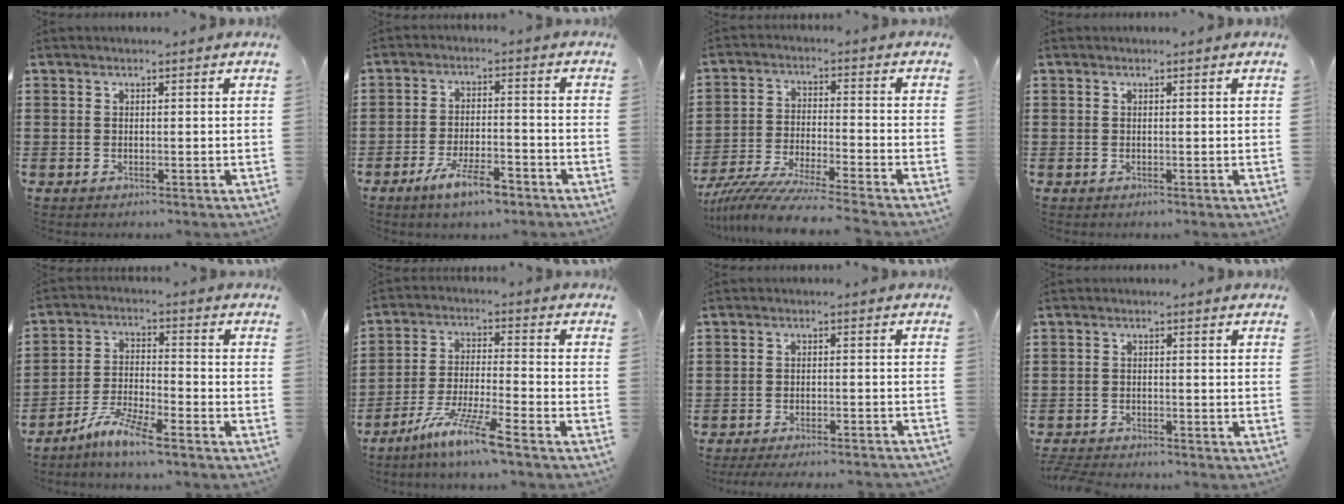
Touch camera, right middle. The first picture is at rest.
{"total": 6.6, "force": [-4.6, 1.7, 4.5], "torque": [-0.089, 0.000, -0.085]}
{"total": 8.2, "force": [-7.5, -0.2, 3.1], "torque": [-0.064, -0.007, -0.147]}
{"total": 0.0}
{"total": 6.8, "force": [-5.8, 0.3, 3.6], "torque": [-0.084, -0.009, -0.112]}
{"total": 9.1, "force": [-7.0, -0.2, 5.8], "torque": [-0.116, -0.014, -0.135]}
{"total": 3.0, "force": [-2.9, -0.2, 0.7], "torque": [-0.011, -0.001, -0.059]}
{"total": 2.0, "force": [-2.0, 0.1, 0.1], "torque": [-0.014, -0.004, -0.045]}